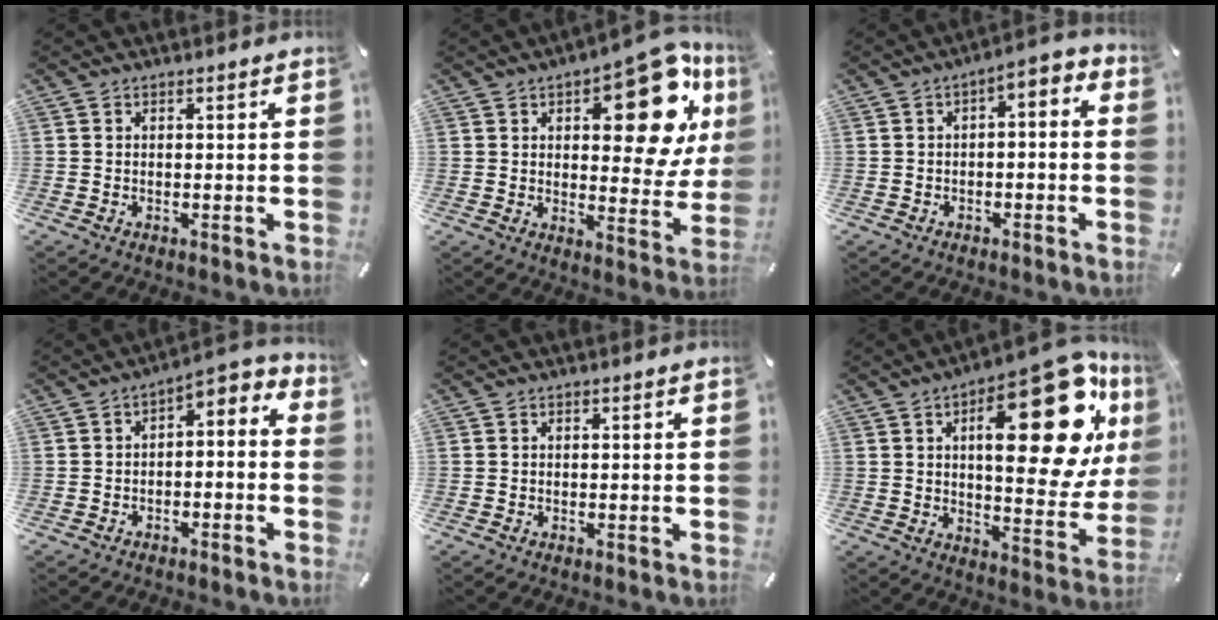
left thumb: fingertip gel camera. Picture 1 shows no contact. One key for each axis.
{"total": 22.2, "fx": 9.4, "fy": 10.6, "fz": 17.1, "tx": -0.201, "ty": -0.063, "tz": 0.144}
{"total": 3.7, "fx": -1.7, "fy": 1.7, "fz": 2.9, "tx": -0.051, "ty": 0.013, "tz": -0.036}
{"total": 3.2, "fx": -1.4, "fy": 2.0, "fz": 2.1, "tx": -0.034, "ty": 0.002, "tz": -0.035}
{"total": 0.0}
{"total": 30.5, "fx": 11.3, "fy": 11.7, "fz": 25.8, "tx": -0.349, "ty": -0.075, "tz": 0.182}